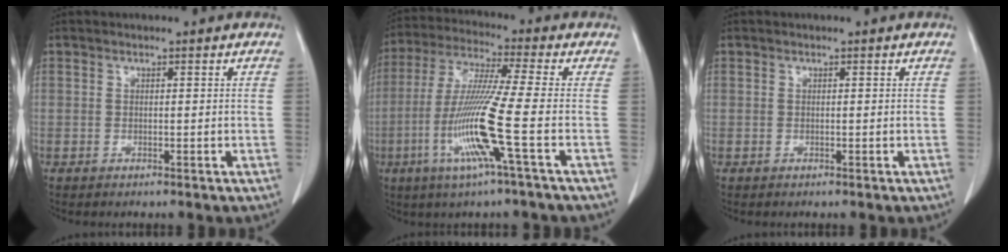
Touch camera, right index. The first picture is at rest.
{"total": 12.6, "force": [-3.9, -1.6, 11.9], "torque": [-0.245, -0.017, -0.084]}
{"total": 0.0}